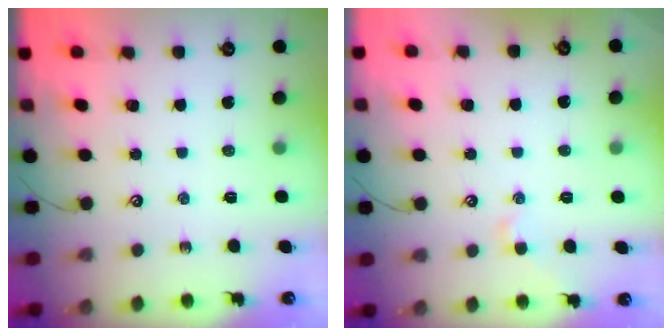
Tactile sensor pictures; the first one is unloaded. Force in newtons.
{"total": 0.6, "press": 0.3, "slide": 0.5}